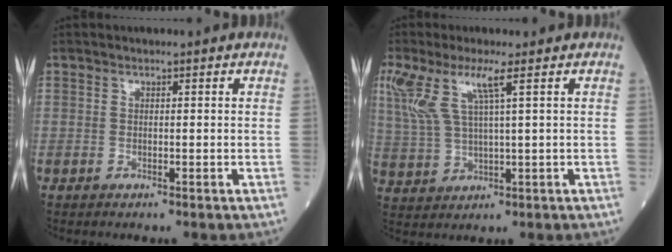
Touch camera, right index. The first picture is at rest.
{"total": 7.9, "force": [3.8, 0.7, 6.9], "torque": [-0.165, 0.012, 0.085]}